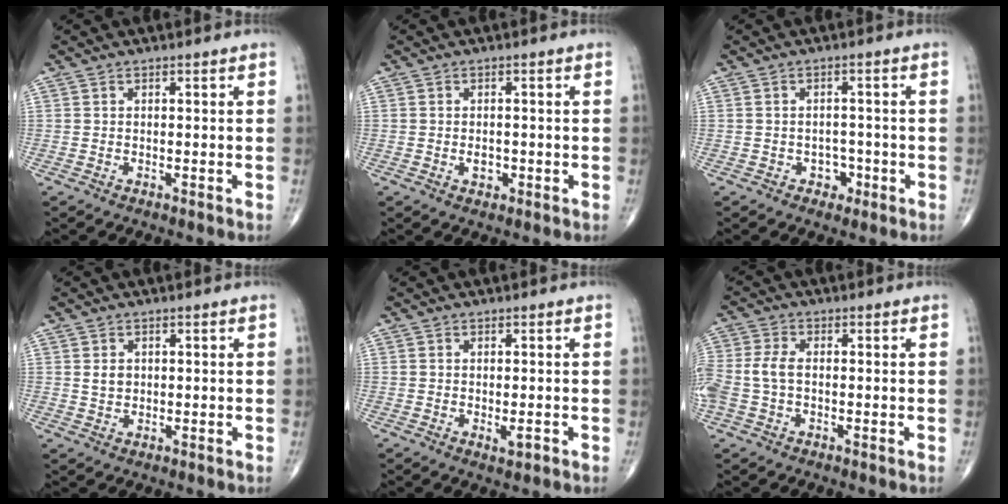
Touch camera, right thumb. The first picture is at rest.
{"total": 2.1, "force": [-0.5, 1.4, 1.4], "torque": [-0.018, 0.002, -0.004]}
{"total": 2.9, "force": [-1.2, 2.3, 1.2], "torque": [0.002, 0.011, -0.016]}
{"total": 2.2, "force": [0.5, 1.7, 1.3], "torque": [-0.015, -0.003, 0.012]}
{"total": 1.8, "force": [-0.6, 0.7, 1.6], "torque": [-0.022, -0.003, -0.007]}
{"total": 6.6, "force": [-0.7, 4.1, 5.1], "torque": [-0.135, 0.015, -0.016]}